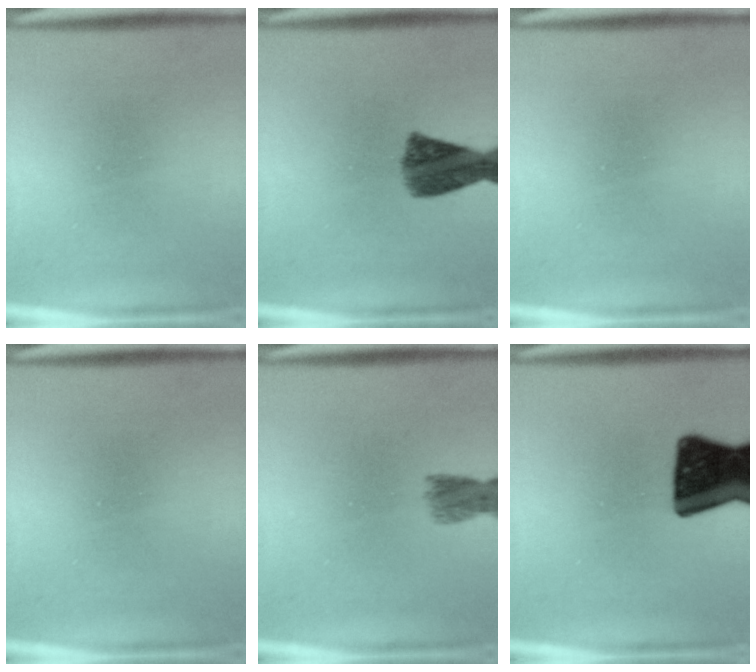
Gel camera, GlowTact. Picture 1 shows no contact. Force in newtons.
{"total": 7.3}
{"total": 0.0}
{"total": 0.0}
{"total": 4.1}
{"total": 16.8}